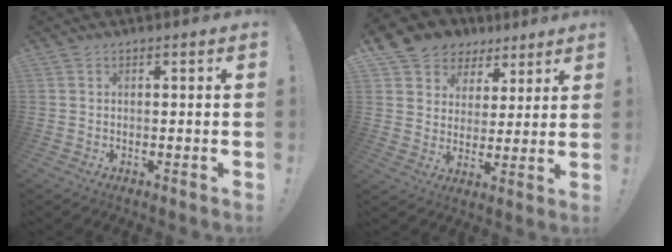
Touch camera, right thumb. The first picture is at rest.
{"total": 9.1, "force": [5.2, 7.3, 1.8], "torque": [-0.028, -0.043, 0.106]}